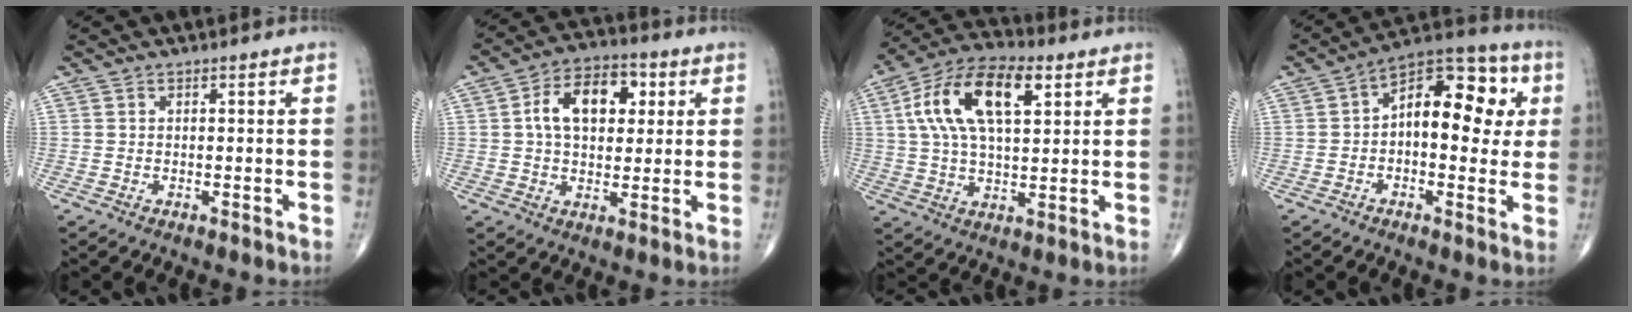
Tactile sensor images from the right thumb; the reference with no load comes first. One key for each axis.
{"total": 12.6, "fx": 2.8, "fy": 7.8, "fz": 9.4, "tx": -0.131, "ty": 0.012, "tz": 0.039}
{"total": 16.9, "fx": 5.4, "fy": 8.1, "fz": 13.8, "tx": -0.254, "ty": 0.014, "tz": 0.091}
{"total": 15.7, "fx": 1.9, "fy": 8.7, "fz": 12.9, "tx": -0.144, "ty": 0.033, "tz": 0.018}